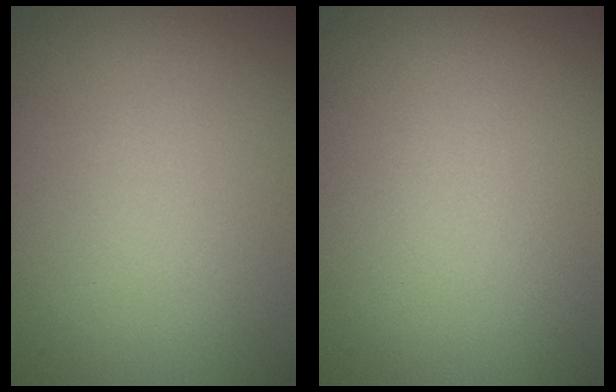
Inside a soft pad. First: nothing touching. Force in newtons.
{"total": 0.0}